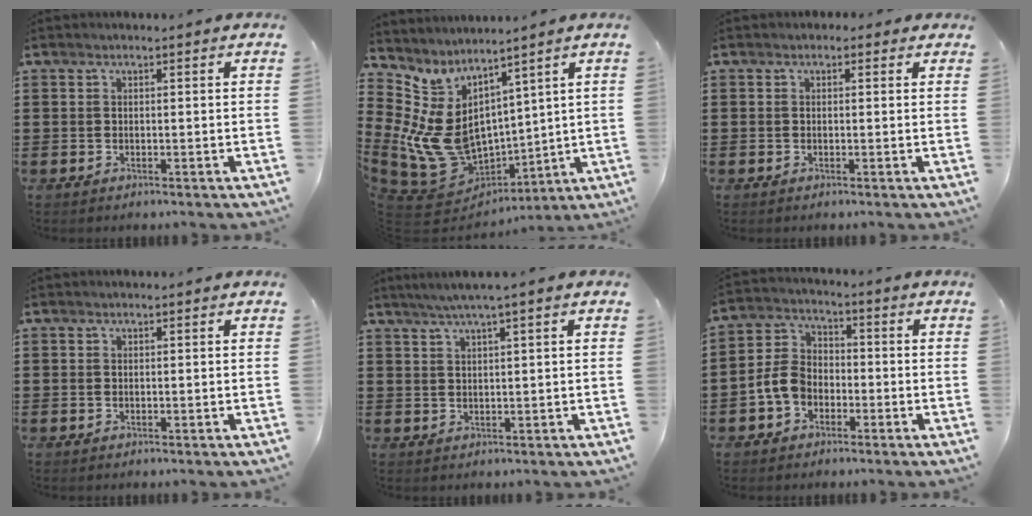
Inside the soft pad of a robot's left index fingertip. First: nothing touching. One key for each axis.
{"total": 11.6, "fx": 1.5, "fy": 8.8, "fz": 7.4, "tx": -0.206, "ty": -0.031, "tz": 0.035}
{"total": 1.0, "fx": -0.1, "fy": 0.9, "fz": 0.3, "tx": -0.009, "ty": 0.005, "tz": -0.003}
{"total": 0.0}
{"total": 2.4, "fx": 1.3, "fy": -0.4, "fz": 2.0, "tx": -0.038, "ty": -0.002, "tz": 0.024}
{"total": 5.8, "fx": -2.5, "fy": 4.2, "fz": 3.1, "tx": -0.086, "ty": 0.008, "tz": -0.055}